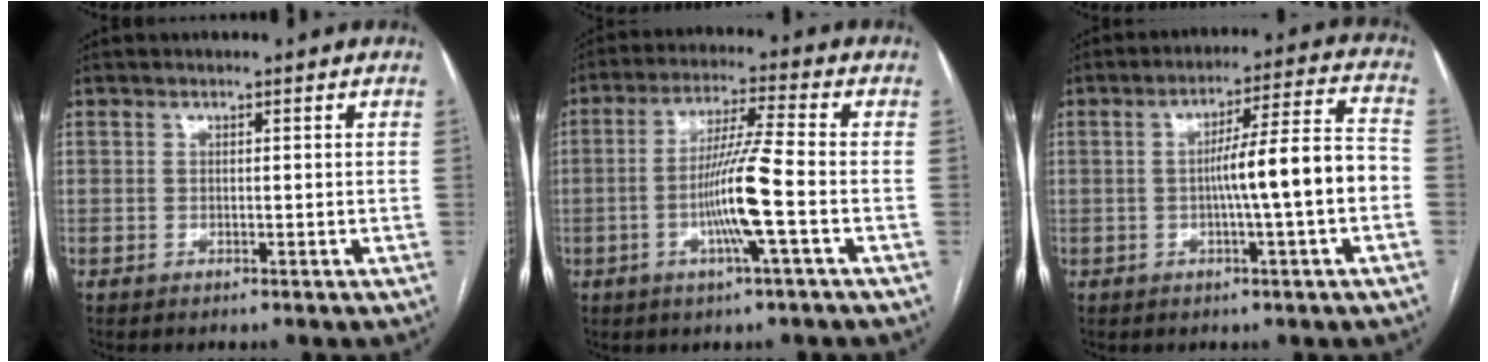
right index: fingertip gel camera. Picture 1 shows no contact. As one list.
[{"total": 9.7, "force": [-2.6, -0.9, 9.3], "torque": [-0.181, -0.005, -0.050]}, {"total": 10.4, "force": [-1.9, -0.3, 10.2], "torque": [-0.157, 0.020, -0.031]}]